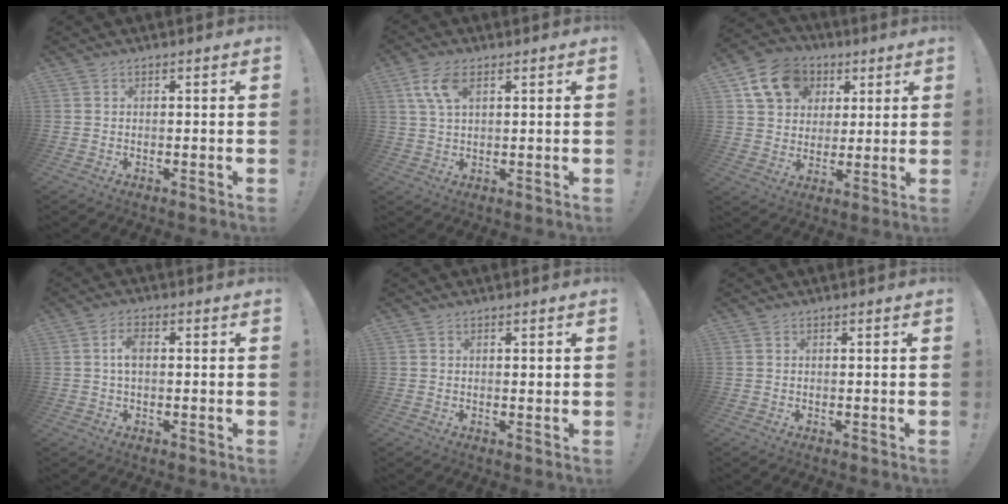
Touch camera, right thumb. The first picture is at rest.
{"total": 7.3, "force": [2.9, 3.5, 5.7], "torque": [-0.110, 0.001, 0.053]}
{"total": 14.1, "force": [6.0, 11.2, 6.2], "torque": [-0.083, -0.021, 0.117]}
{"total": 3.9, "force": [0.3, 2.1, 3.3], "torque": [-0.054, 0.004, 0.002]}
{"total": 0.6, "force": [0.3, 0.3, 0.4], "torque": [-0.001, -0.002, 0.004]}
{"total": 0.0}